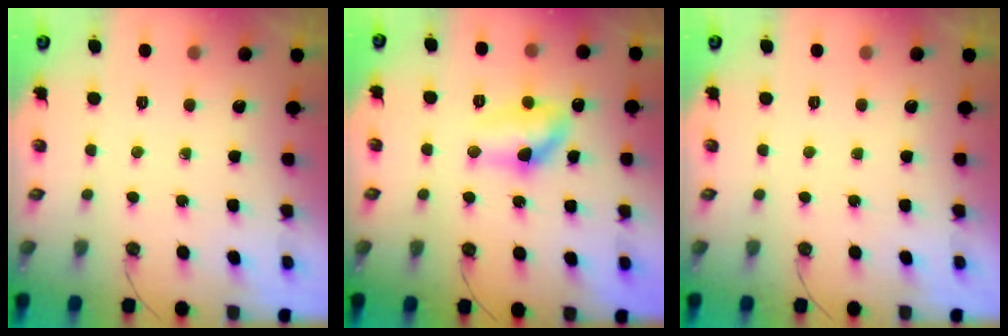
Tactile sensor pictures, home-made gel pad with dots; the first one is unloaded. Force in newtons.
{"total": 10.9, "press": 10.9, "slide": 0.8}
{"total": 0.0}